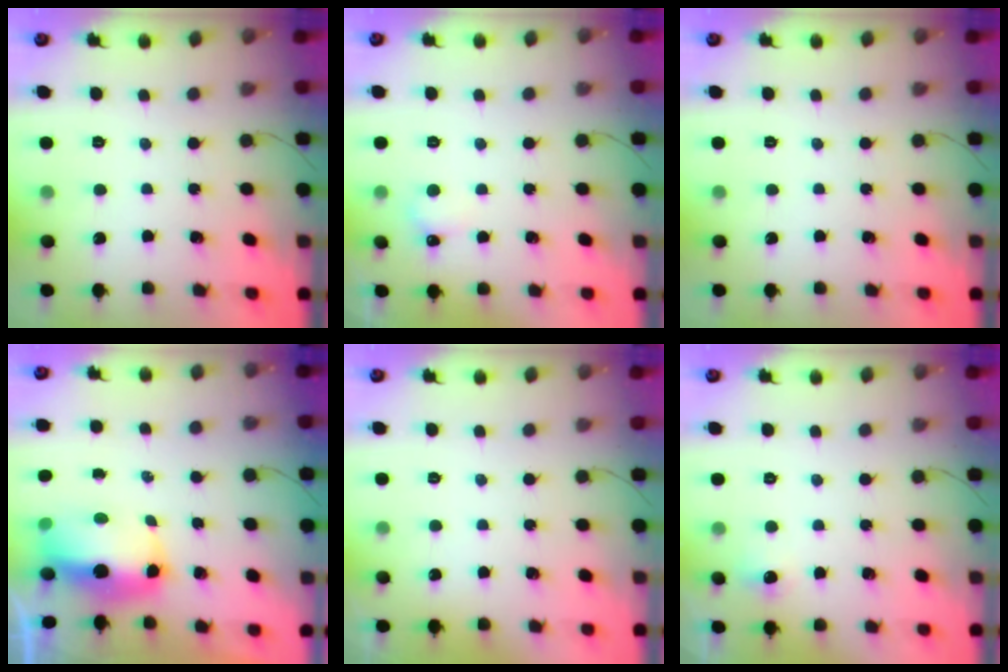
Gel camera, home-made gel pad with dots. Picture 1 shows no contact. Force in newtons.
{"total": 4.1, "press": 3.9, "slide": 1.1}
{"total": 0.0}
{"total": 9.1, "press": 9.0, "slide": 0.9}
{"total": 10.1, "press": 1.0, "slide": 10.0}
{"total": 4.0, "press": 3.7, "slide": 1.6}